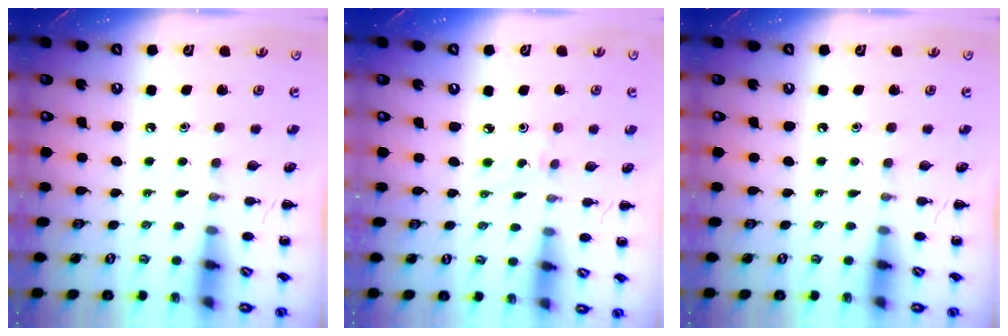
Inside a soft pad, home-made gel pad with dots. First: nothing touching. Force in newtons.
{"total": 2.1, "press": 2.0, "slide": 0.7}
{"total": 0.0}